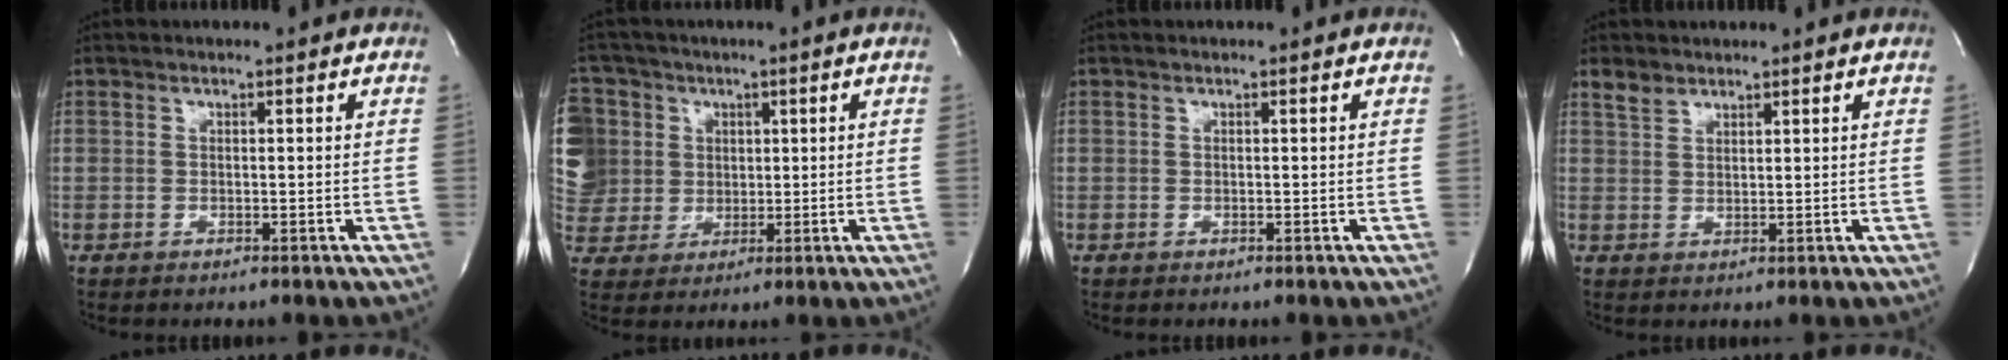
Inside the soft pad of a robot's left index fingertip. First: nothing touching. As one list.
[{"total": 19.8, "force": [4.4, 18.4, 5.7], "torque": [-0.227, 0.071, 0.105]}, {"total": 0.0}, {"total": 2.6, "force": [2.2, 1.3, 0.4], "torque": [-0.012, 0.011, 0.044]}]